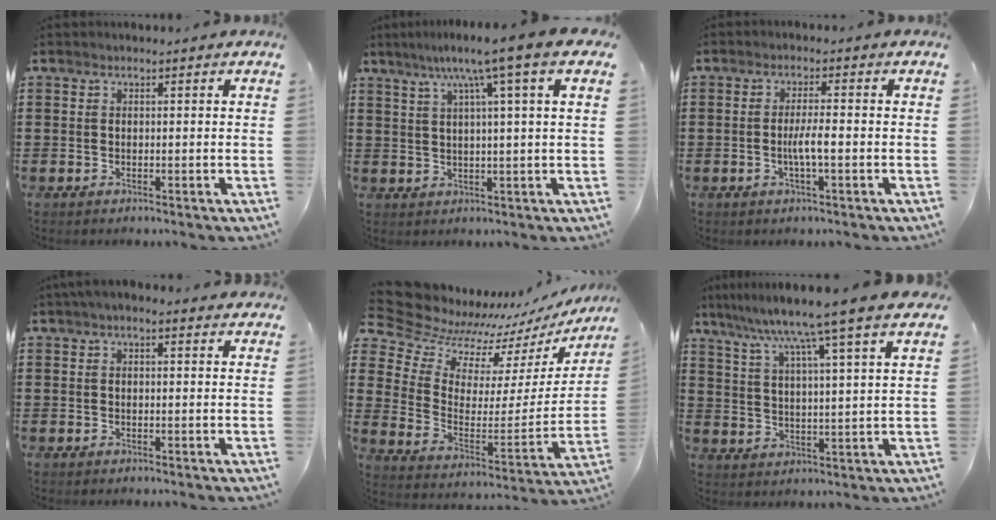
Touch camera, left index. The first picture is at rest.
{"total": 7.9, "force": [3.9, -0.6, 6.8], "torque": [-0.136, -0.006, 0.058]}
{"total": 3.4, "force": [-0.9, 0.4, 3.3], "torque": [-0.065, -0.002, -0.019]}
{"total": 2.0, "force": [1.4, 0.6, 1.3], "torque": [-0.028, 0.005, 0.026]}
{"total": 8.4, "force": [8.0, 2.6, 0.0], "torque": [-0.058, -0.078, 0.139]}
{"total": 8.1, "force": [6.8, -1.5, 4.1], "torque": [-0.108, -0.044, 0.105]}